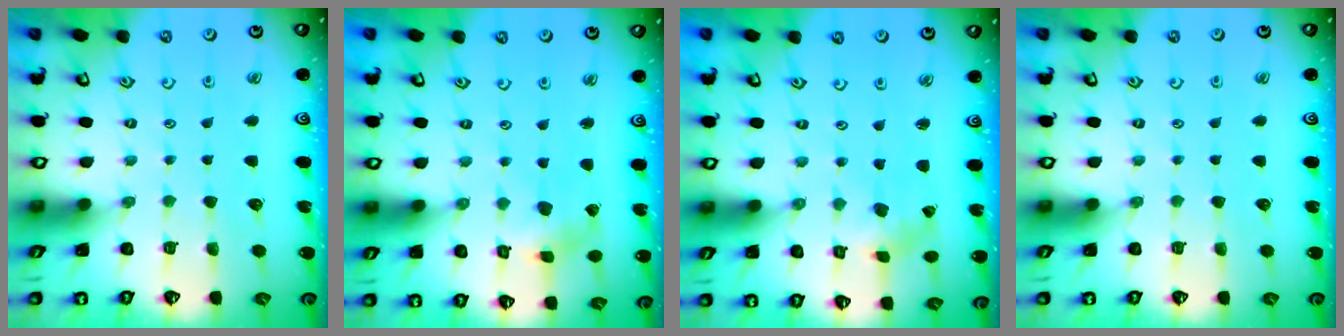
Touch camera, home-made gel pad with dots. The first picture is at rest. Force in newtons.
{"total": 2.3, "press": 2.3, "slide": 0.5}
{"total": 1.5, "press": 1.5, "slide": 0.2}
{"total": 0.0}